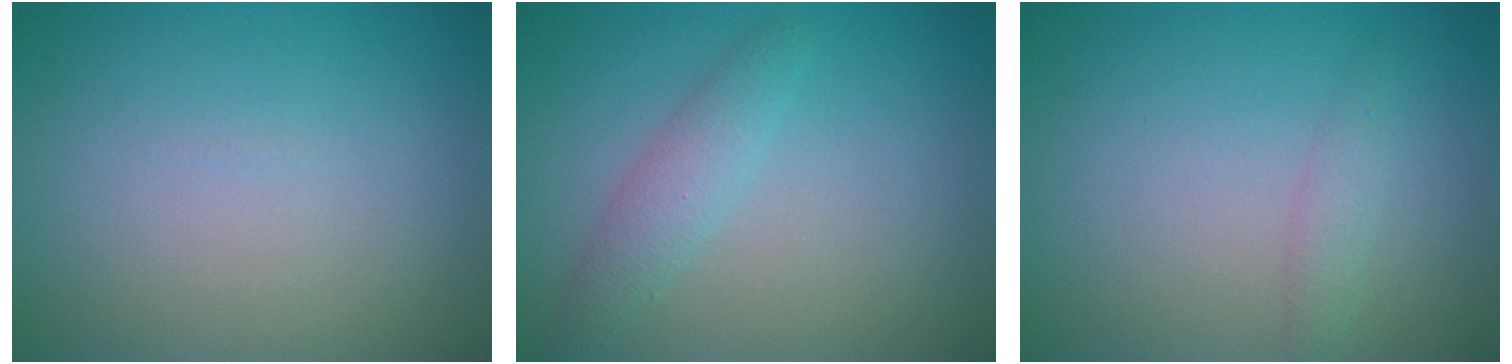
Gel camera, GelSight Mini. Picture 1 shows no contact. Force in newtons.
{"total": 2.2, "press": 2.2, "slide": 0.1}
{"total": 1.3, "press": 1.3, "slide": 0.0}